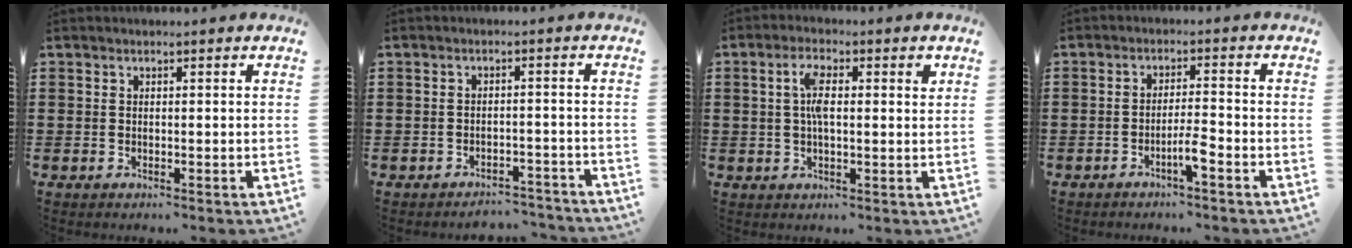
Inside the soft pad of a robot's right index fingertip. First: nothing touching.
{"total": 2.9, "force": [-2.9, 0.4, -0.1], "torque": [-0.005, 0.001, -0.063]}
{"total": 5.1, "force": [0.8, 1.7, 4.7], "torque": [-0.093, 0.009, 0.012]}
{"total": 3.6, "force": [-2.2, 0.2, 2.8], "torque": [-0.057, -0.002, -0.042]}